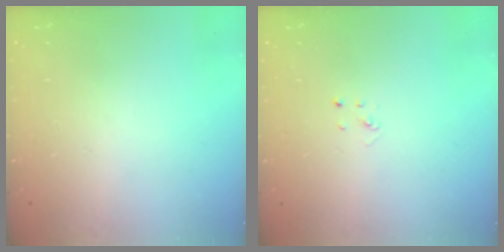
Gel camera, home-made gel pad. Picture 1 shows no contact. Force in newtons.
{"total": 2.0, "press": 2.0, "slide": 0.1}